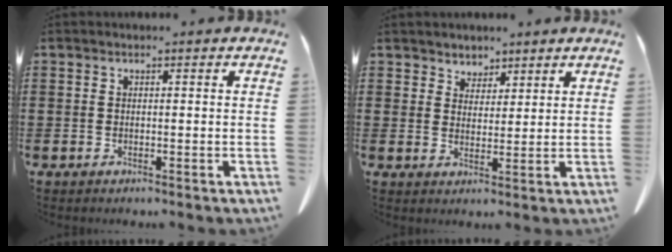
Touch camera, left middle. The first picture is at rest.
{"total": 3.4, "force": [3.0, 1.6, -0.2], "torque": [-0.009, -0.003, 0.057]}